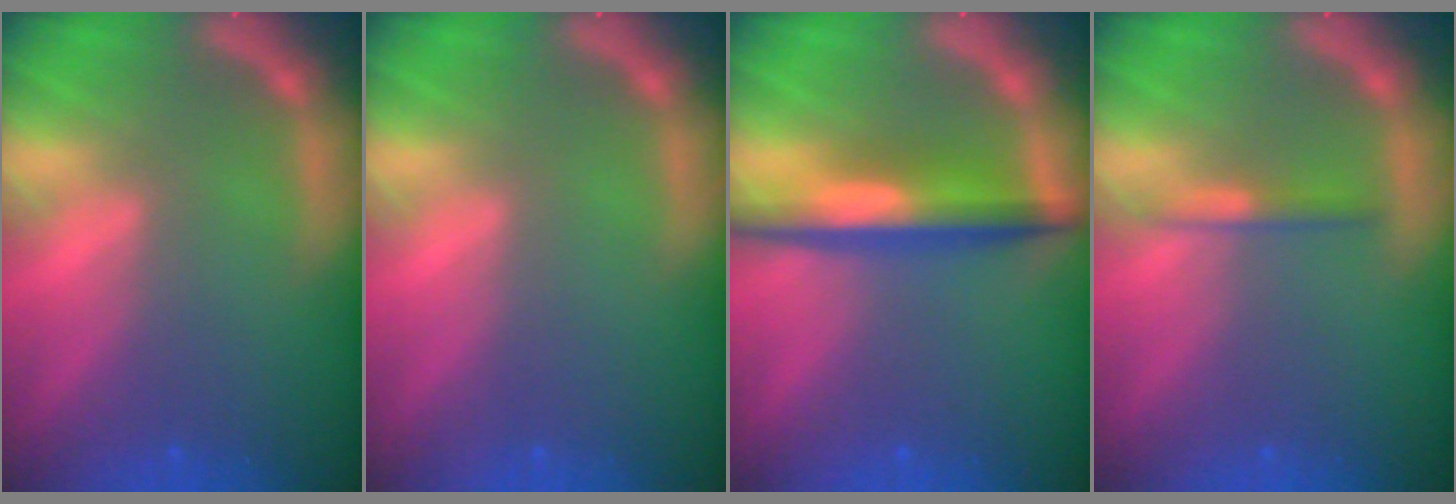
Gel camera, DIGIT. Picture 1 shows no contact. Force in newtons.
{"total": 0.0}
{"total": 5.5}
{"total": 1.4}